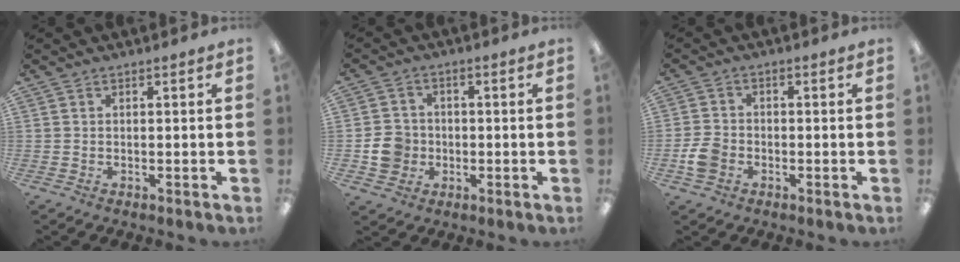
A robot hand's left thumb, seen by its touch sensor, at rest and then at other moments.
{"total": 6.9, "force": [-1.3, 6.3, 2.4], "torque": [-0.050, 0.016, -0.022]}
{"total": 5.2, "force": [-1.9, 4.0, 2.8], "torque": [-0.063, 0.007, -0.036]}